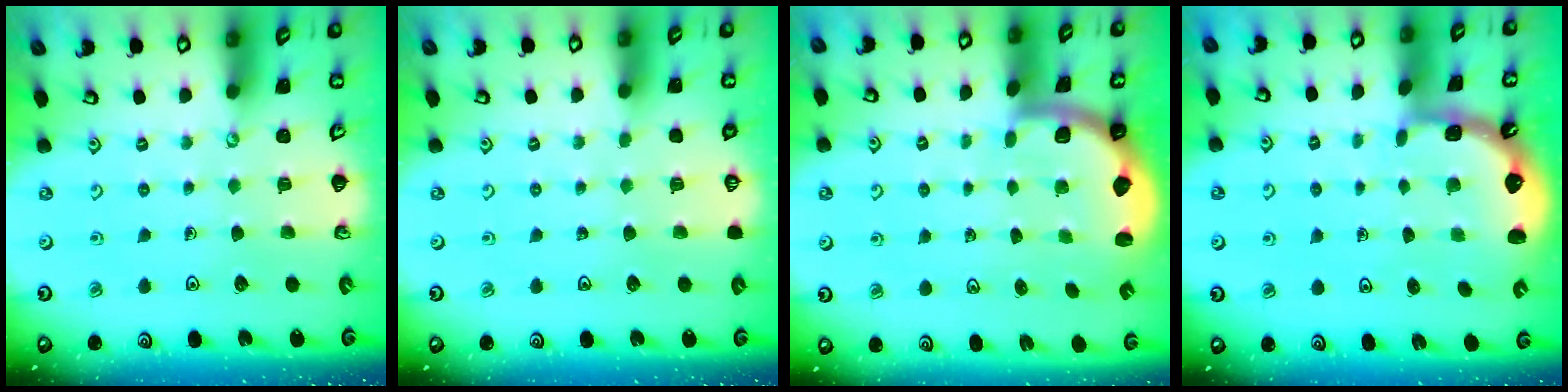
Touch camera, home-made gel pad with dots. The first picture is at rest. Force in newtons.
{"total": 0.0}
{"total": 2.0, "press": 1.9, "slide": 0.5}
{"total": 1.4, "press": 1.4, "slide": 0.1}